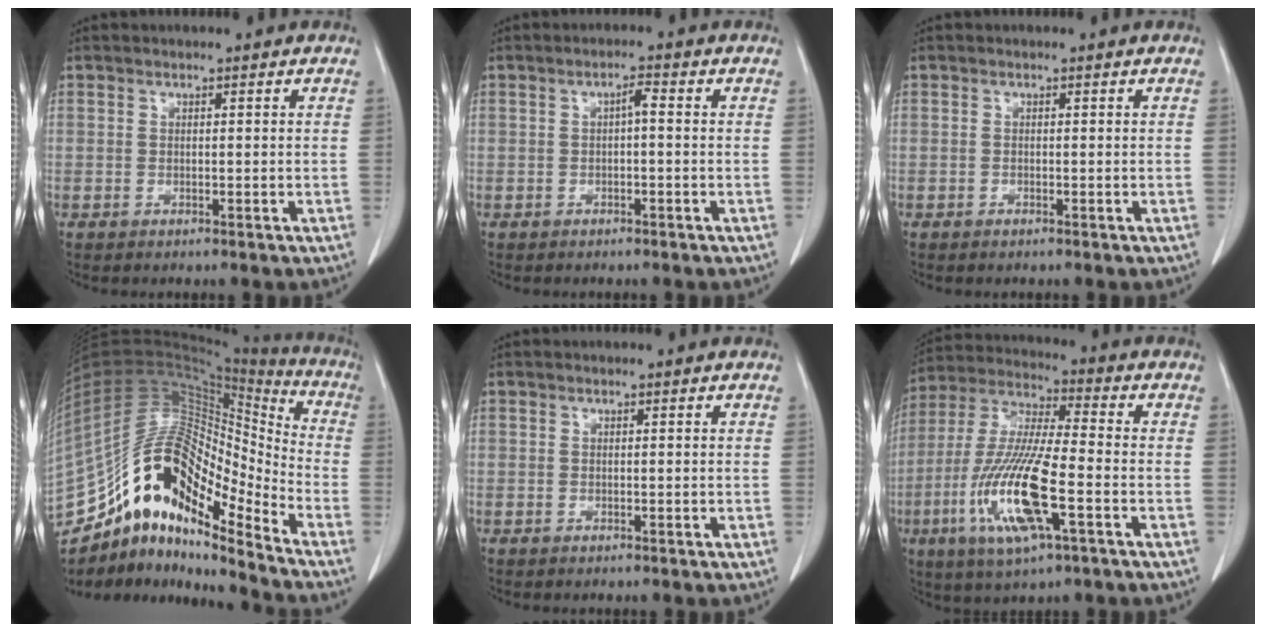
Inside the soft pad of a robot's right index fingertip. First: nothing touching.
{"total": 1.8, "force": [-0.1, 0.4, 1.7], "torque": [-0.031, 0.005, -0.001]}
{"total": 0.0}
{"total": 22.4, "force": [-15.3, 6.5, 15.0], "torque": [-0.294, 0.043, -0.265]}
{"total": 0.0}
{"total": 16.0, "force": [-5.4, 2.3, 14.9], "torque": [-0.314, -0.017, -0.098]}